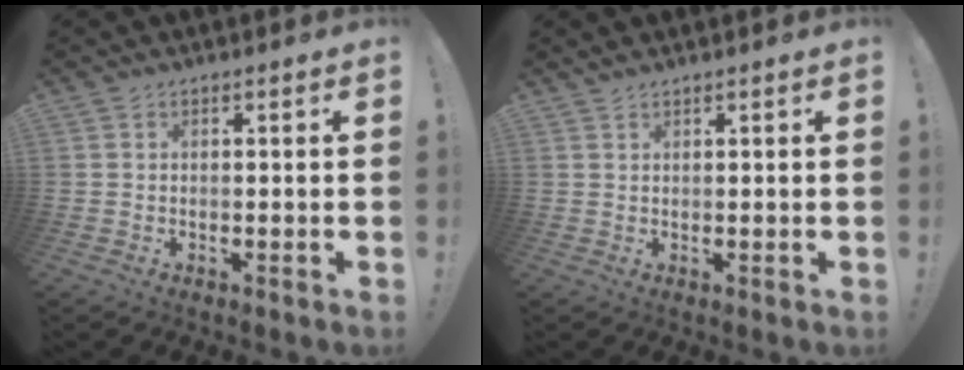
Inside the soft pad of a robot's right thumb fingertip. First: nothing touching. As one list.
[{"total": 0.9, "force": [0.9, 0.0, -0.1], "torque": [0.009, -0.001, 0.015]}]